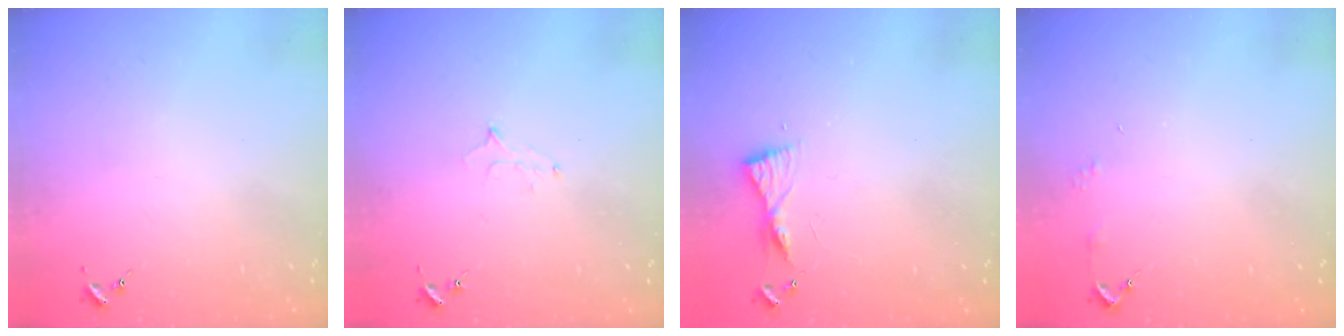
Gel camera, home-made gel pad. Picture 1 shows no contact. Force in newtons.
{"total": 5.8, "press": 5.7, "slide": 0.6}
{"total": 5.6, "press": 5.6, "slide": 0.5}
{"total": 2.9, "press": 2.8, "slide": 0.3}